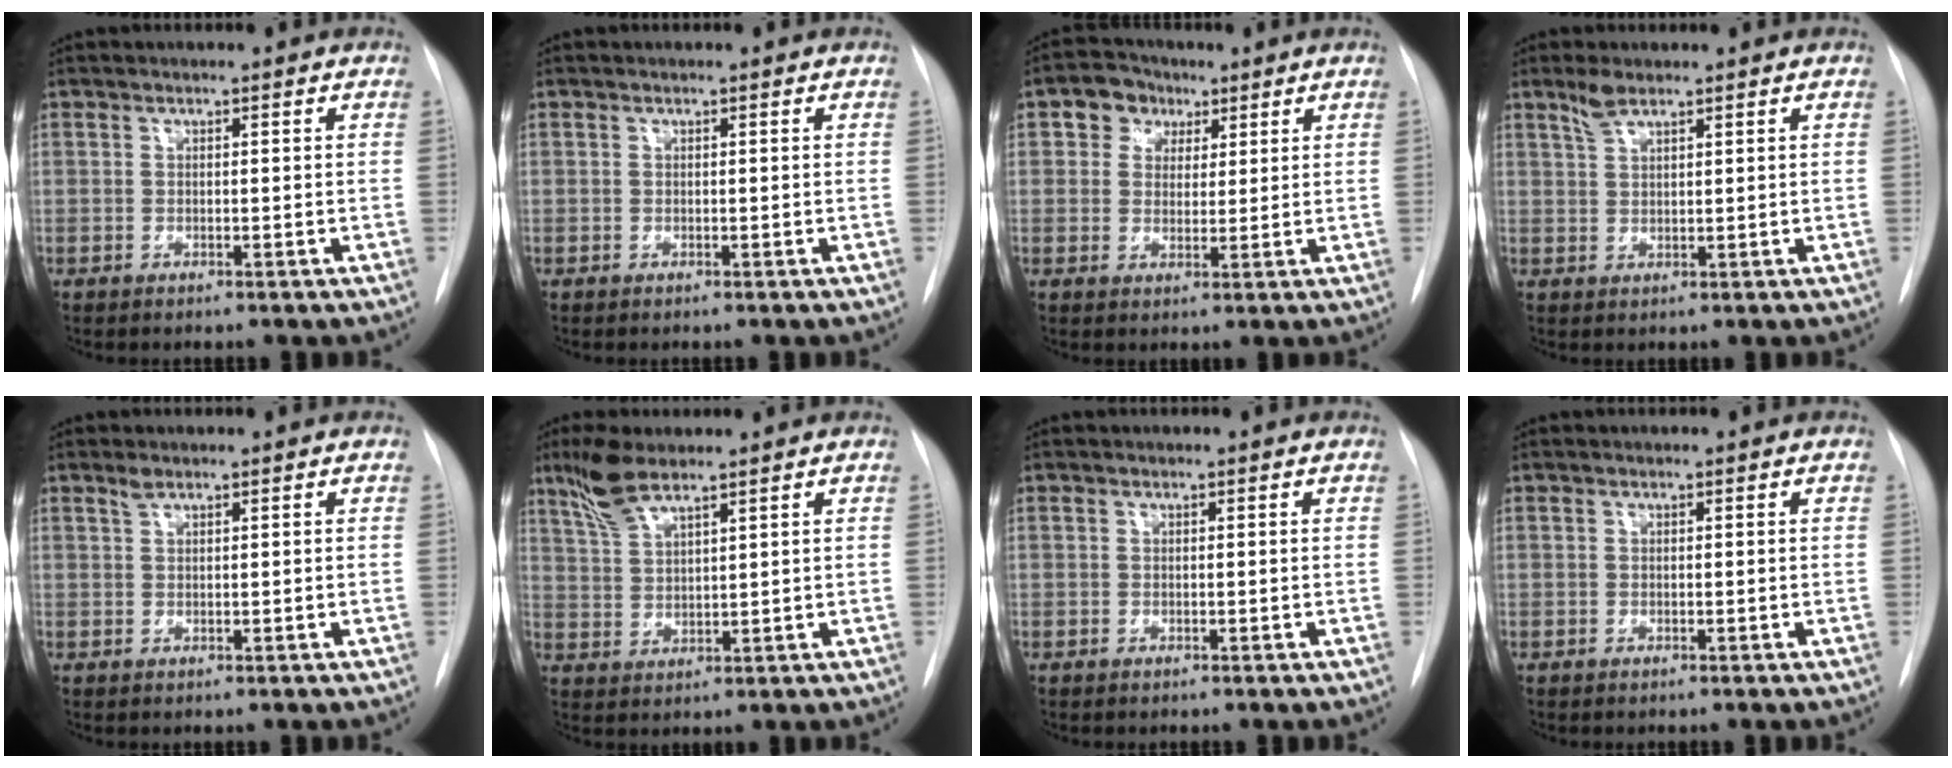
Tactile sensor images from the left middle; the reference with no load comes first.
{"total": 0.0}
{"total": 5.1, "force": [2.4, 4.2, 1.7], "torque": [-0.030, 0.019, 0.040]}
{"total": 2.6, "force": [2.0, 0.5, 1.5], "torque": [-0.035, 0.005, 0.042]}
{"total": 1.0, "force": [0.8, 0.2, 0.5], "torque": [-0.013, 0.004, 0.018]}
{"total": 6.3, "force": [4.9, 1.2, 3.8], "torque": [-0.086, 0.007, 0.100]}
{"total": 0.0}
{"total": 0.0}